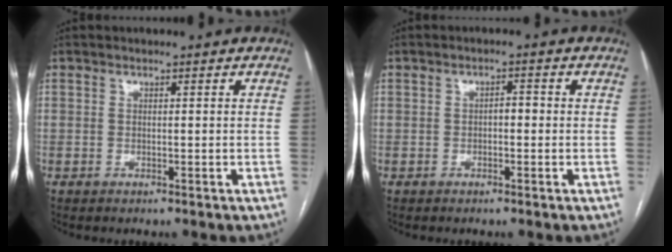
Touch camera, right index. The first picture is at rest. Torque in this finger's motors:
{"motor_torque": [0.71, 0.20, -0.01, 0.03]}